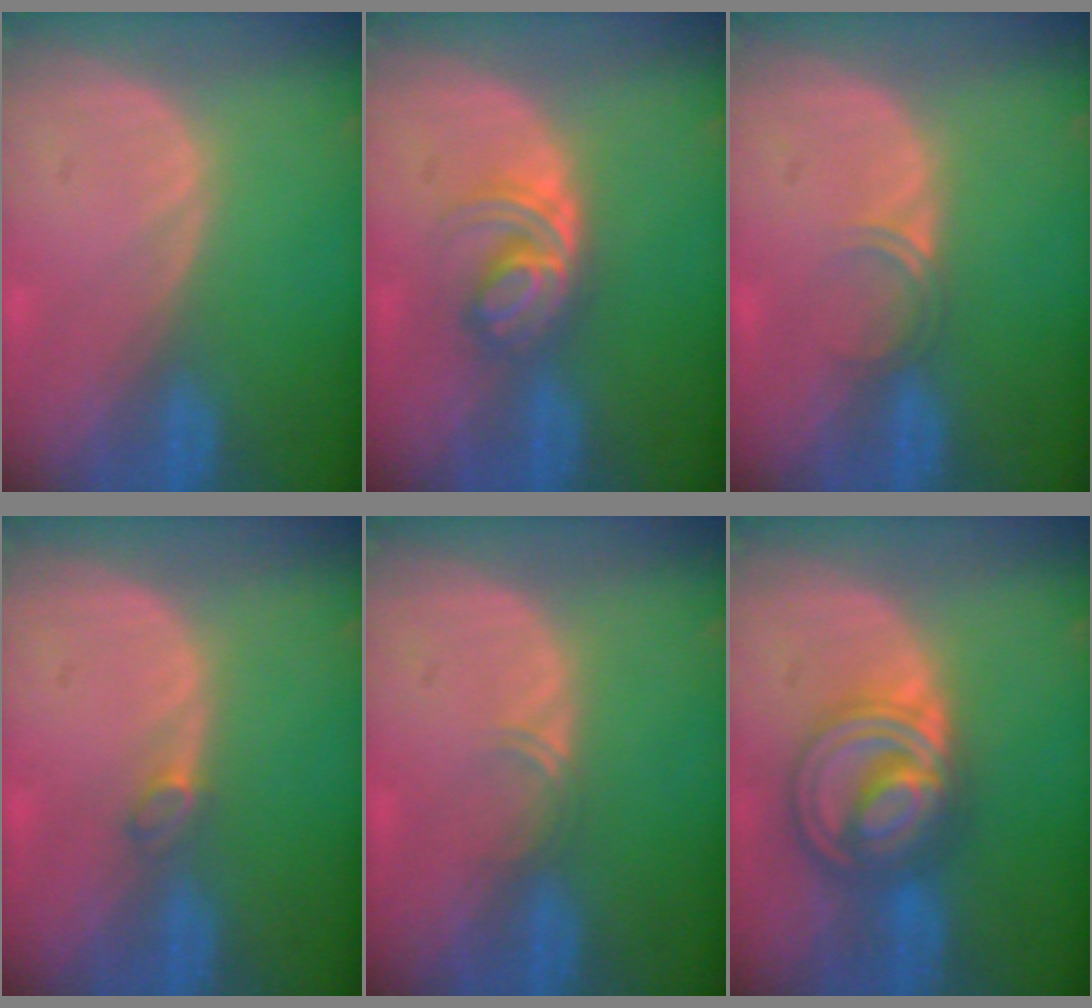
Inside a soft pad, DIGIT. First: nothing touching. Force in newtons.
{"total": 5.8, "press": 5.0, "slide": 2.9}
{"total": 1.8, "press": 1.5, "slide": 1.1}
{"total": 1.4, "press": 1.3, "slide": 0.3}
{"total": 1.4, "press": 1.1, "slide": 0.9}
{"total": 8.3, "press": 8.3, "slide": 0.6}